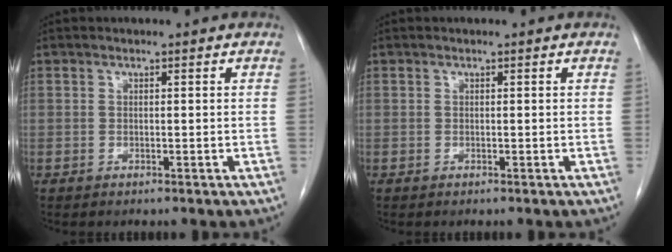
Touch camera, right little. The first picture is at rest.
{"total": 0.0}